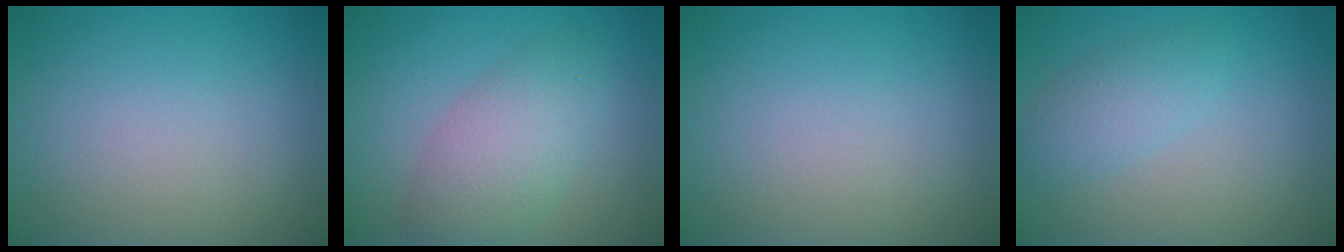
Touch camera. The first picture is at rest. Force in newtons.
{"total": 4.7, "press": 4.7, "slide": 0.3}
{"total": 0.0}
{"total": 2.5, "press": 2.5, "slide": 0.0}